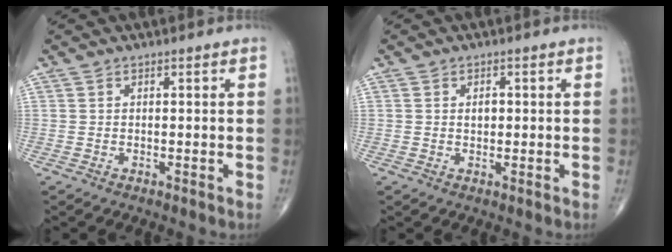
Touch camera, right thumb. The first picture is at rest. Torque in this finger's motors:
{"motor_torque": [0.01, 0.19, 0.45, 0.16, -0.01]}